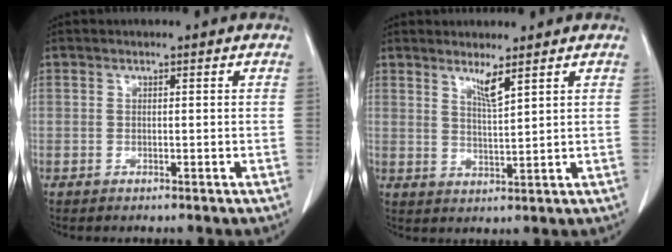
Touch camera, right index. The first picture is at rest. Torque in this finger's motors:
{"motor_torque": [0.12, 0.11, 0.07, 0.04]}